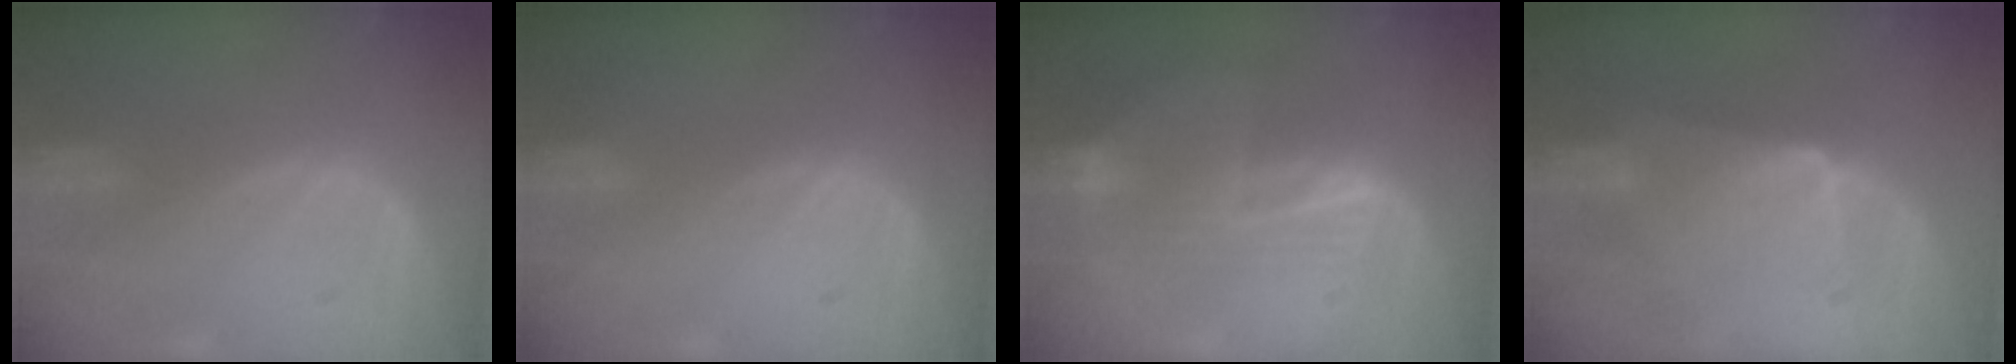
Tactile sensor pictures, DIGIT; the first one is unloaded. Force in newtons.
{"total": 0.0}
{"total": 7.2, "press": 6.6, "slide": 2.9}
{"total": 6.7, "press": 5.9, "slide": 3.2}